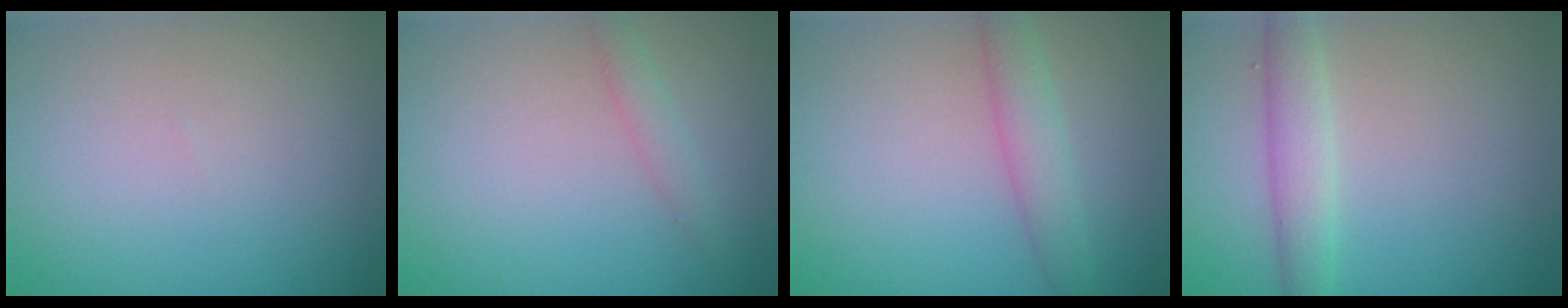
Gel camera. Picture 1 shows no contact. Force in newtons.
{"total": 1.4, "press": 1.4, "slide": 0.1}
{"total": 2.7, "press": 2.6, "slide": 0.2}
{"total": 2.8, "press": 2.8, "slide": 0.1}